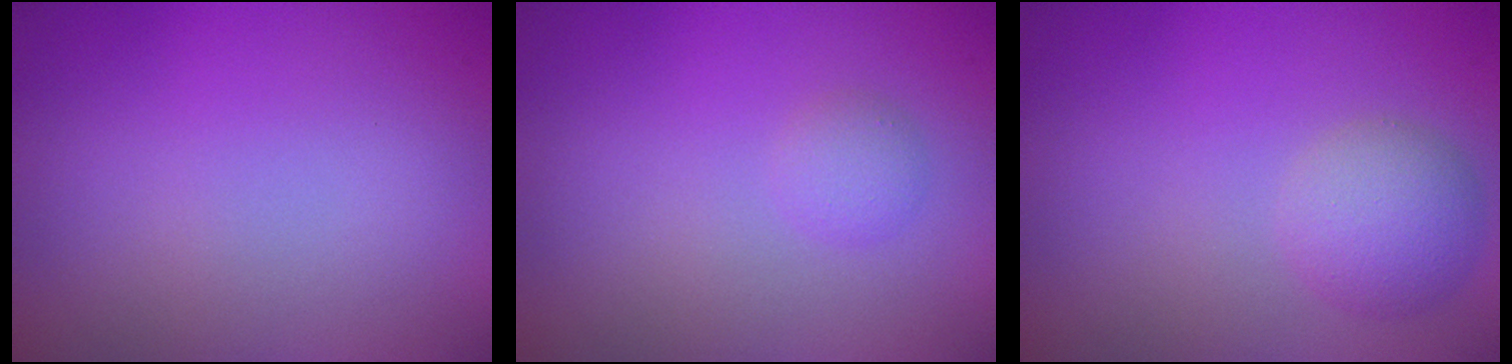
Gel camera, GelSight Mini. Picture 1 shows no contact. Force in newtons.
{"total": 1.1, "press": 1.1, "slide": 0.0}
{"total": 2.9, "press": 2.9, "slide": 0.0}